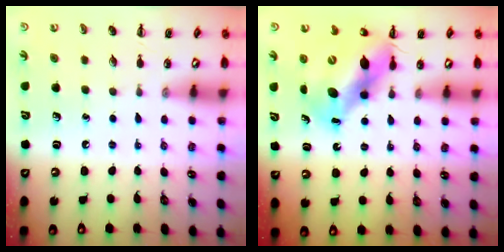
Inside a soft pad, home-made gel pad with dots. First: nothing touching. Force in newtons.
{"total": 11.6, "press": 11.2, "slide": 3.1}